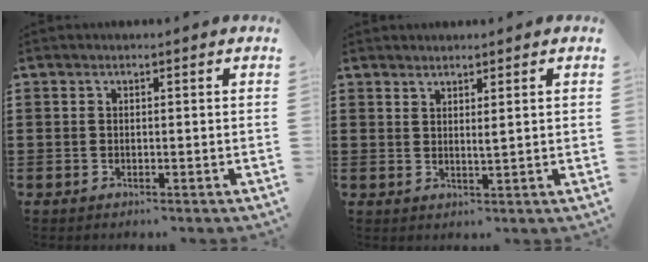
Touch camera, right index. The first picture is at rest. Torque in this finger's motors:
{"motor_torque": [-0.39, 0.51, 0.12, 0.03]}